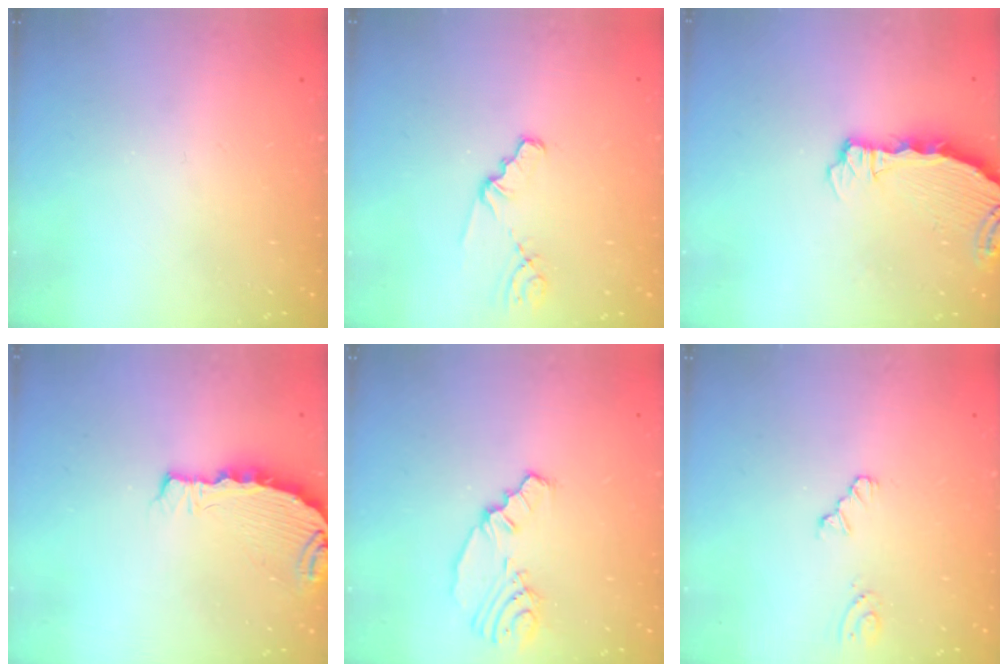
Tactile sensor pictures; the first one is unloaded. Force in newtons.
{"total": 1.8, "press": 1.8, "slide": 0.2}
{"total": 4.4, "press": 4.3, "slide": 0.7}
{"total": 4.6, "press": 4.6, "slide": 0.4}
{"total": 6.7, "press": 5.6, "slide": 3.6}
{"total": 2.2, "press": 2.2, "slide": 0.3}